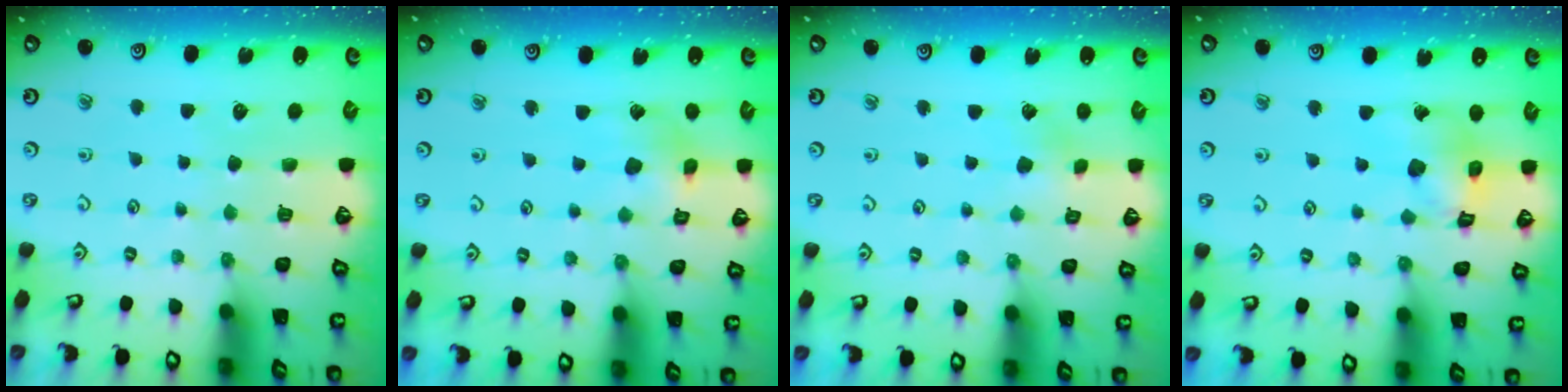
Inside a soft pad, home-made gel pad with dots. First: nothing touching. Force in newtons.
{"total": 6.5, "press": 6.5, "slide": 0.6}
{"total": 2.2, "press": 2.2, "slide": 0.1}
{"total": 11.9, "press": 11.8, "slide": 1.3}